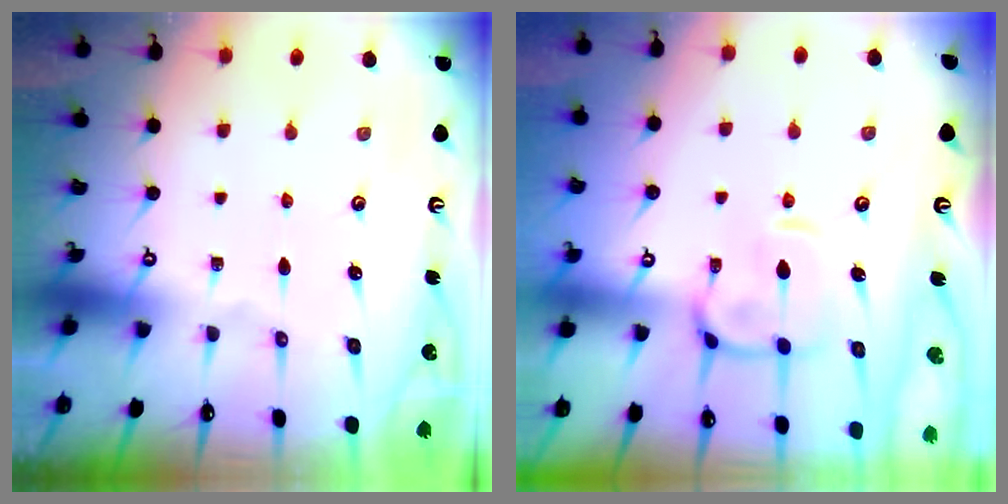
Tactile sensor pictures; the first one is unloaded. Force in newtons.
{"total": 6.0, "press": 5.9, "slide": 1.4}